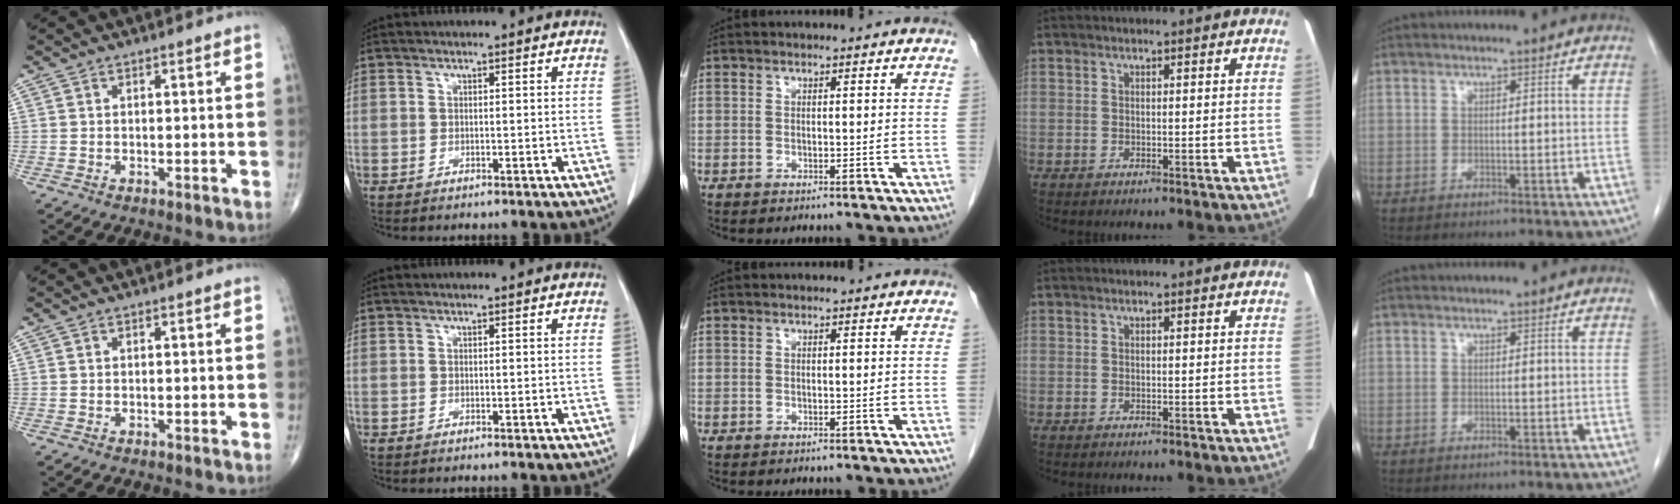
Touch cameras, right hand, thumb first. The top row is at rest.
{}